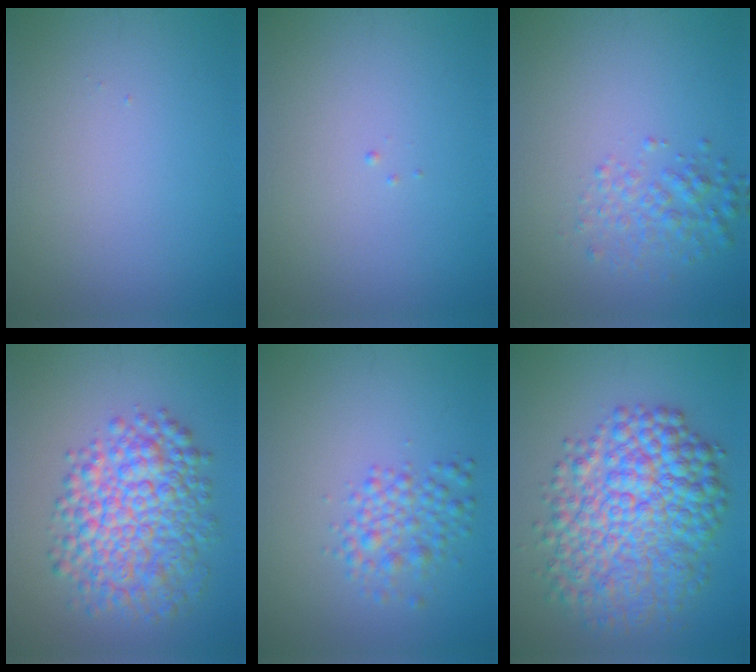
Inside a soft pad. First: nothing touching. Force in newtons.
{"total": 0.0}
{"total": 2.4, "press": 2.4, "slide": 0.1}
{"total": 8.0, "press": 8.0, "slide": 0.2}
{"total": 2.8, "press": 2.8, "slide": 0.0}
{"total": 10.0, "press": 10.0, "slide": 0.1}